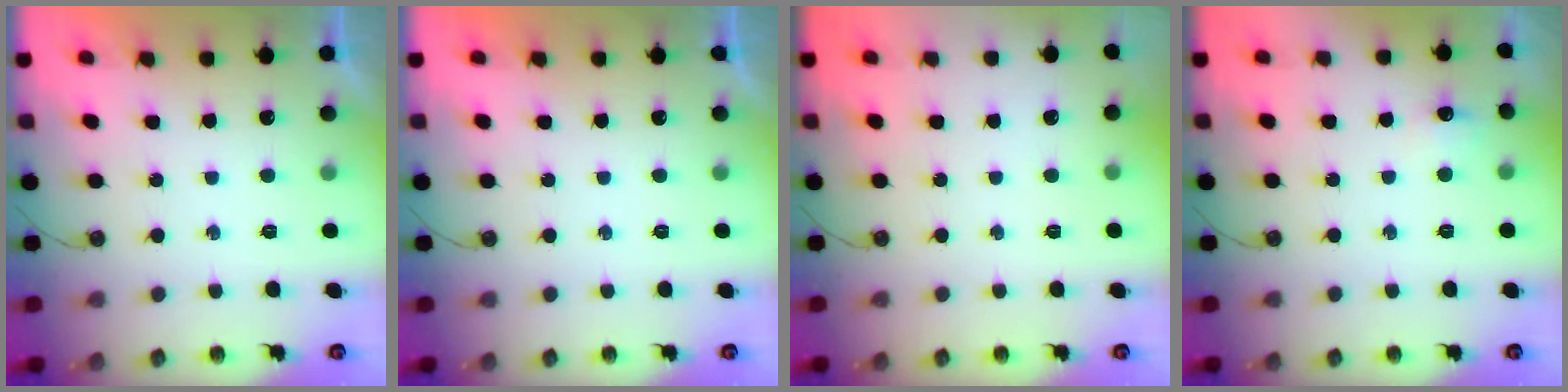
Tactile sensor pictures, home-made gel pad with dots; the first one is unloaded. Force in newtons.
{"total": 0.0}
{"total": 0.0}
{"total": 6.0, "press": 6.0, "slide": 0.8}